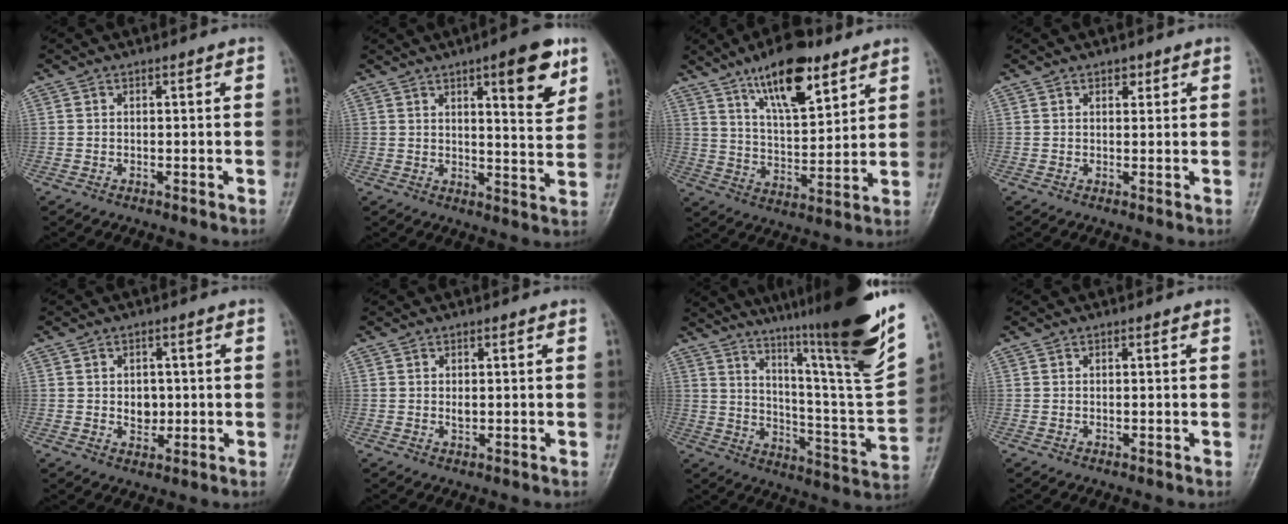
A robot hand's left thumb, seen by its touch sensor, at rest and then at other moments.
{"total": 11.3, "force": [5.8, 3.1, 9.2], "torque": [-0.104, -0.029, 0.076]}
{"total": 15.2, "force": [9.4, 5.7, 10.5], "torque": [-0.143, -0.049, 0.161]}
{"total": 2.0, "force": [1.2, 1.2, 1.1], "torque": [-0.004, -0.004, 0.016]}
{"total": 4.3, "force": [0.1, 3.3, 2.7], "torque": [-0.021, -0.001, 0.007]}
{"total": 2.4, "force": [0.4, 1.3, 1.9], "torque": [-0.027, -0.006, 0.009]}
{"total": 28.6, "force": [18.6, 2.6, 21.5], "torque": [-0.310, -0.096, 0.278]}
{"total": 0.6, "force": [0.2, 0.4, 0.5], "torque": [-0.006, -0.001, 0.004]}